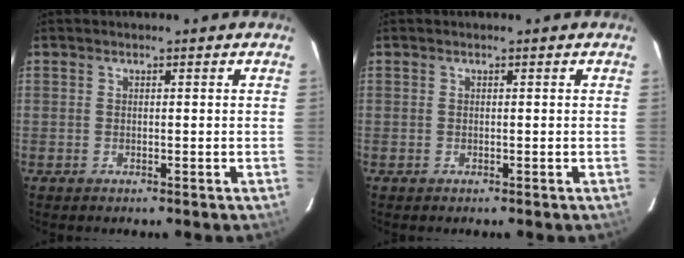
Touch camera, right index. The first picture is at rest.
{"total": 0.0}